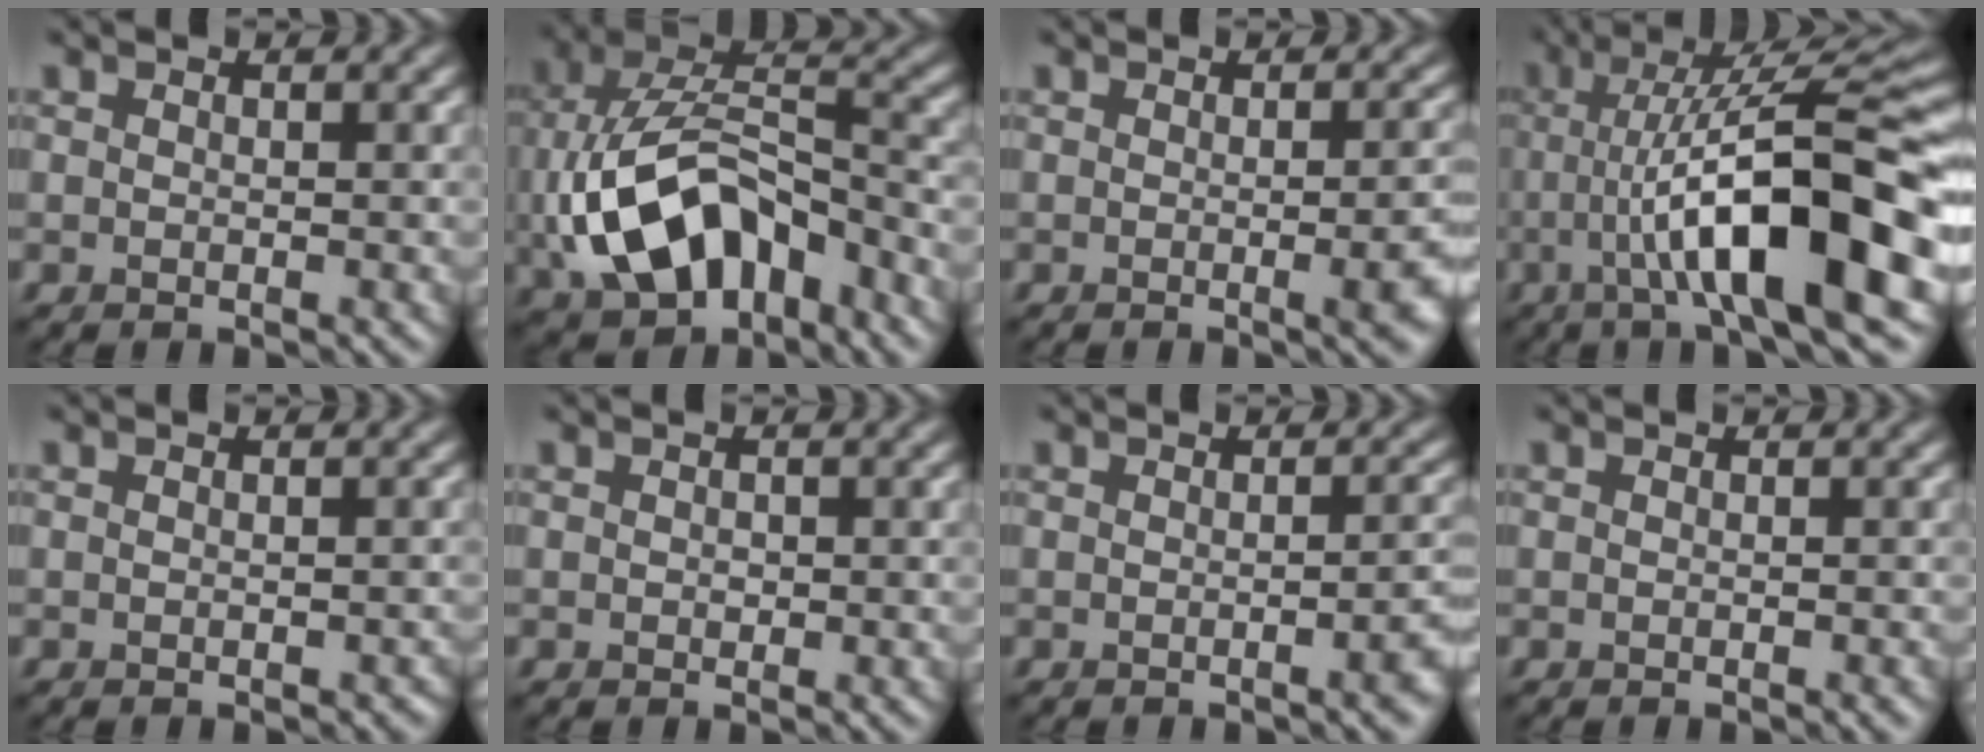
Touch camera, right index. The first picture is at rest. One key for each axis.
{"total": 10.7, "fx": -3.0, "fy": 6.4, "fz": 8.0, "tx": -0.159, "ty": 0.002, "tz": -0.055}
{"total": 5.4, "fx": -0.8, "fy": 2.1, "fz": 4.9, "tx": -0.038, "ty": -0.004, "tz": -0.007}
{"total": 13.0, "fx": -1.8, "fy": 2.7, "fz": 12.6, "tx": -0.171, "ty": 0.022, "tz": -0.035}
{"total": 0.7, "fx": -0.5, "fy": 0.2, "fz": 0.5, "tx": -0.006, "ty": -0.001, "tz": -0.005}
{"total": 0.5, "fx": 0.0, "fy": 0.5, "fz": 0.3, "tx": -0.003, "ty": -0.002, "tz": -0.001}
{"total": 2.9, "fx": -0.8, "fy": 1.0, "fz": 2.6, "tx": -0.021, "ty": 0.004, "tz": -0.010}
{"total": 0.7, "fx": -0.3, "fy": 0.1, "fz": 0.6, "tx": -0.006, "ty": 0.000, "tz": -0.005}